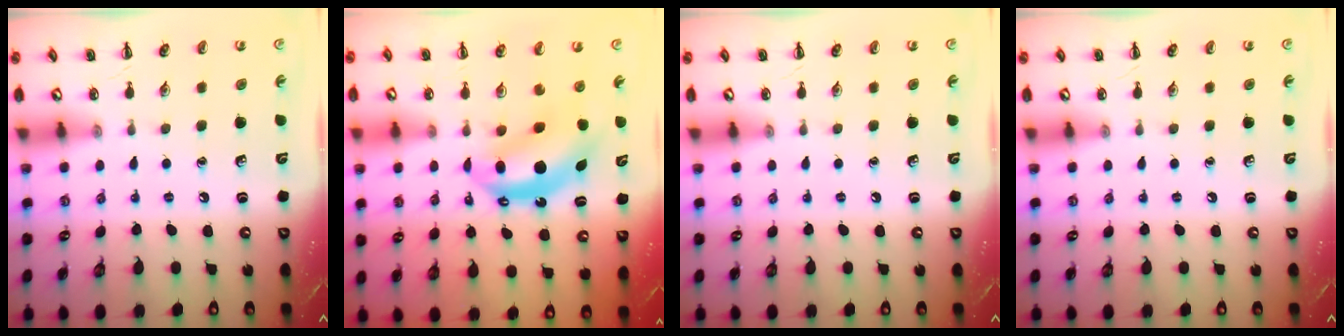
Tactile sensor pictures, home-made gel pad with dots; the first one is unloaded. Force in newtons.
{"total": 7.9, "press": 7.7, "slide": 1.8}
{"total": 0.0}
{"total": 0.0}